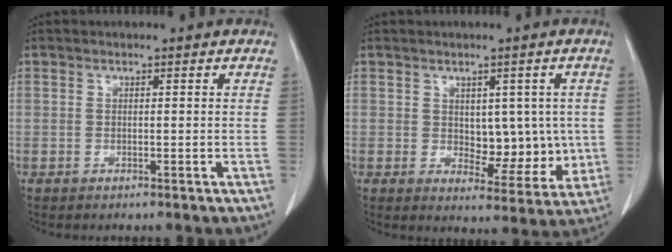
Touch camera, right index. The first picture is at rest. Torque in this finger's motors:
{"motor_torque": [0.37, 0.16, 0.12, 0.02]}